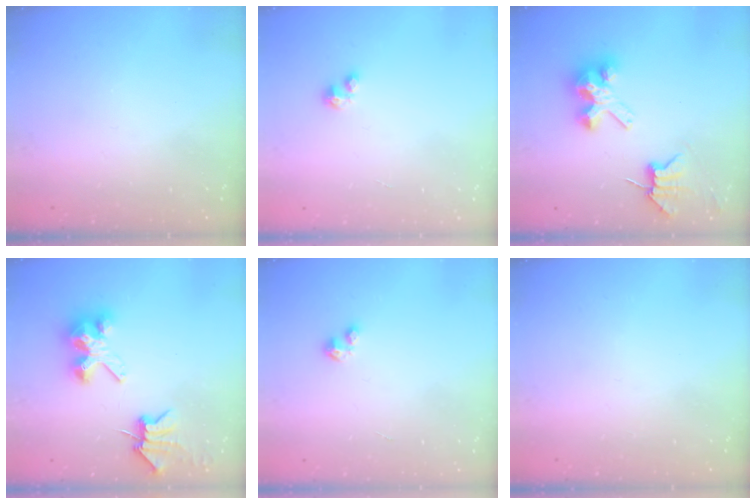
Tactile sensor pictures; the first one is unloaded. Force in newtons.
{"total": 1.7, "press": 1.7, "slide": 0.4}
{"total": 8.4, "press": 8.4, "slide": 0.6}
{"total": 7.0, "press": 6.9, "slide": 0.6}
{"total": 2.1, "press": 2.0, "slide": 0.5}
{"total": 0.0}